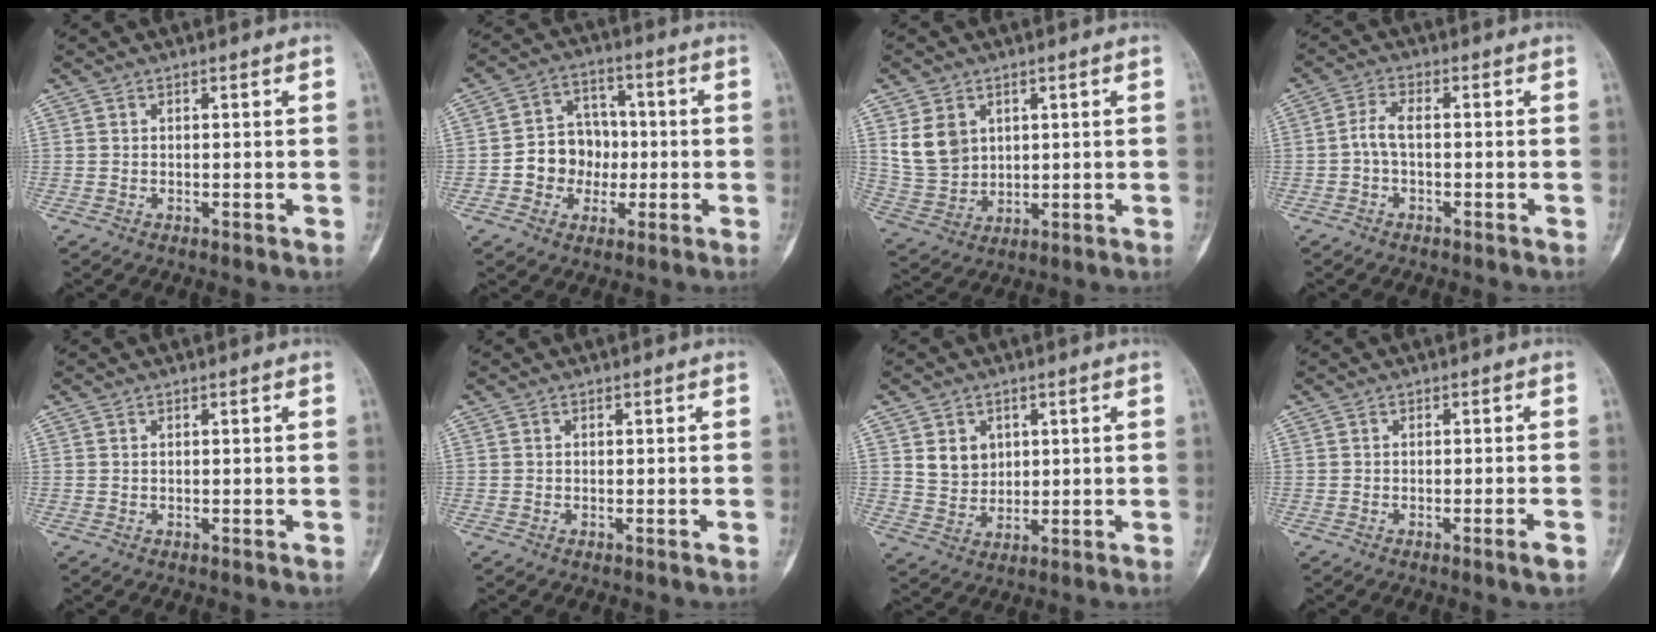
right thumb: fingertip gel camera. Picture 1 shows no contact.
{"total": 9.8, "force": [-1.5, 8.6, 4.5], "torque": [-0.021, 0.030, -0.032]}
{"total": 8.6, "force": [3.1, 6.6, 4.4], "torque": [-0.067, -0.014, 0.078]}
{"total": 3.3, "force": [-0.6, 1.5, 2.8], "torque": [-0.061, 0.013, -0.017]}
{"total": 0.0}
{"total": 0.0}
{"total": 5.8, "force": [1.9, 4.8, 2.6], "torque": [-0.020, -0.013, 0.042]}
{"total": 2.1, "force": [-1.2, -0.2, 1.7], "torque": [-0.027, -0.003, -0.021]}